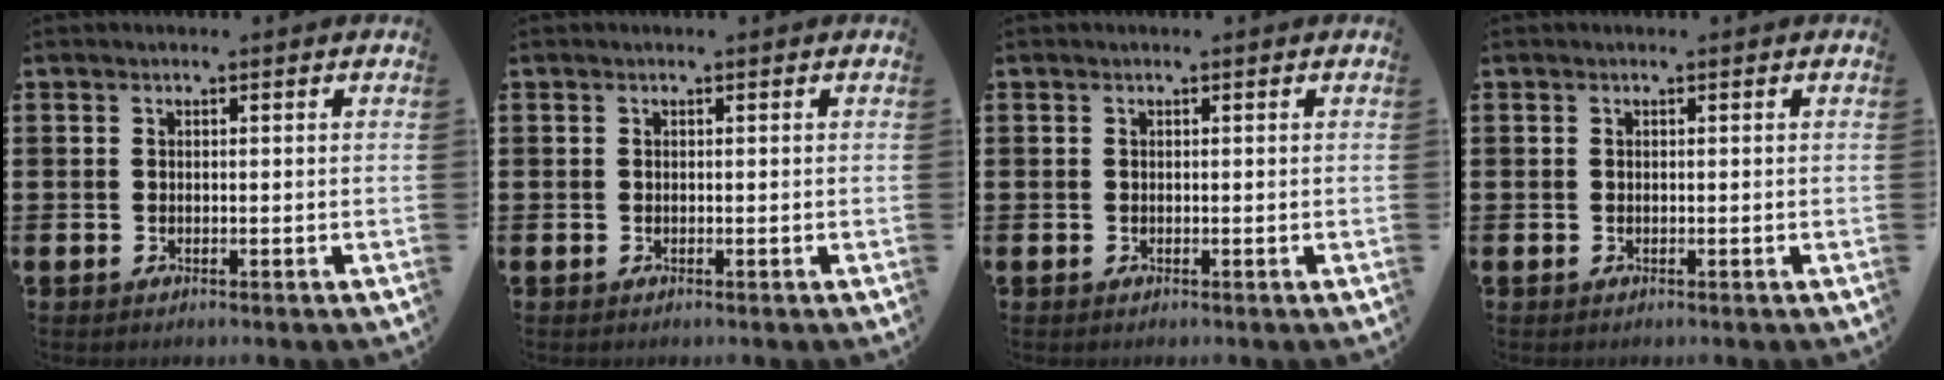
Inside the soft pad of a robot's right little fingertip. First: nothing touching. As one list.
[{"total": 0.0}, {"total": 0.0}, {"total": 0.0}]